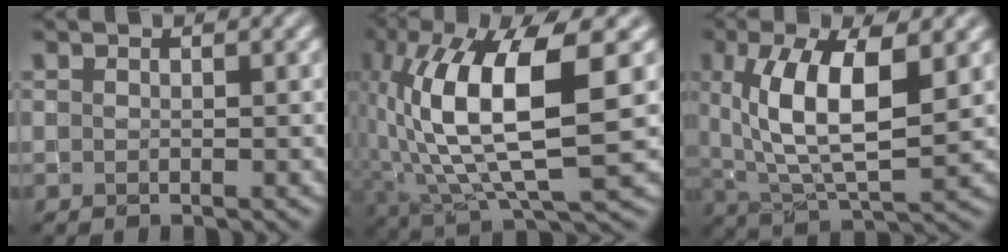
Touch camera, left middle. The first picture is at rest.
{"total": 12.1, "force": [2.1, 4.0, 11.2], "torque": [-0.215, 0.008, 0.046]}
{"total": 9.0, "force": [2.3, 3.5, 7.9], "torque": [-0.147, -0.004, 0.043]}